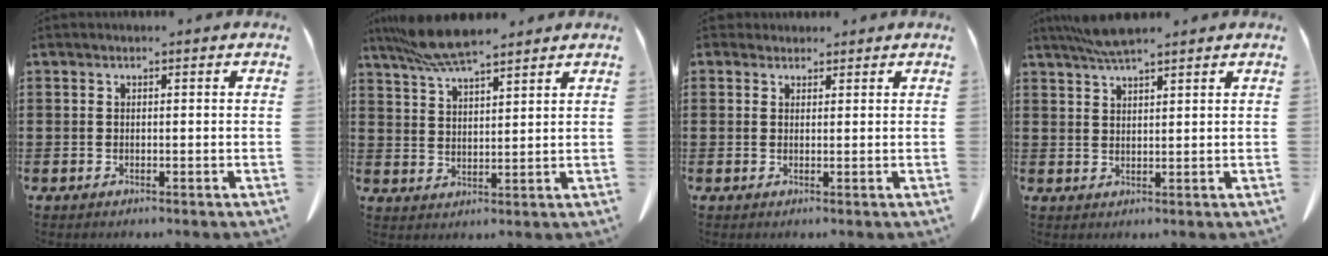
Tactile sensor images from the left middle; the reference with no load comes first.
{"total": 7.4, "force": [6.4, 1.0, 3.7], "torque": [-0.088, -0.015, 0.118]}
{"total": 1.7, "force": [1.5, 0.9, 0.2], "torque": [0.000, 0.002, 0.027]}
{"total": 4.4, "force": [3.7, 0.4, 2.3], "torque": [-0.056, -0.001, 0.069]}